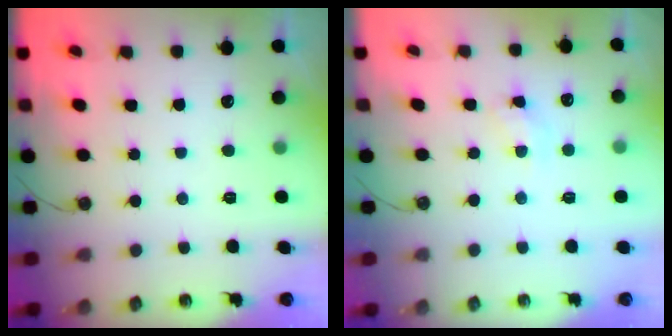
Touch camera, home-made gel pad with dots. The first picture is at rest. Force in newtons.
{"total": 4.4, "press": 4.3, "slide": 0.5}